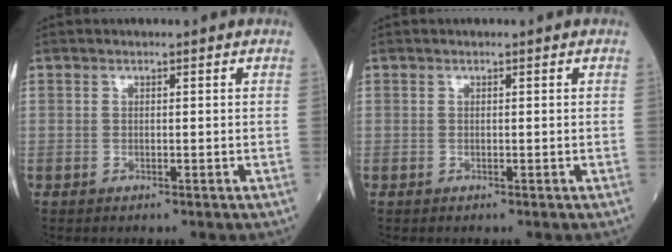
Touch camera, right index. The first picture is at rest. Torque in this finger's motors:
{"motor_torque": [0.00, 0.00, 0.00, 0.00]}